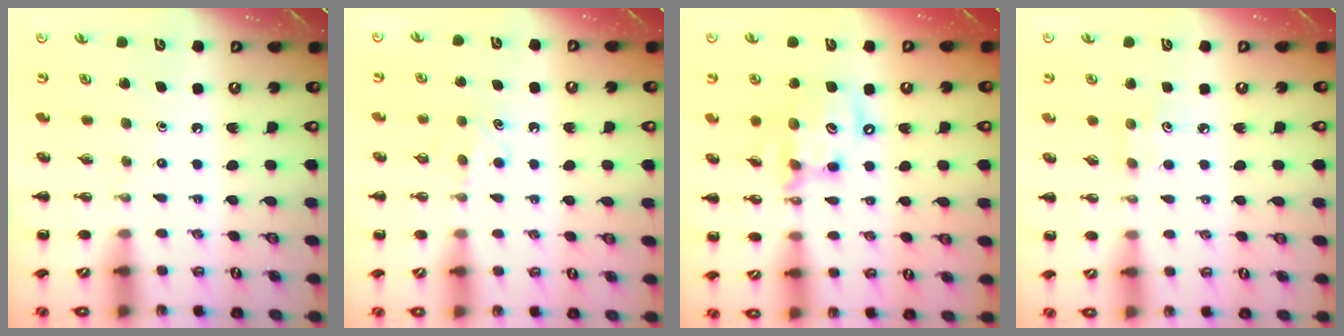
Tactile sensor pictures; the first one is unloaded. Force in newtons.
{"total": 4.6, "press": 4.5, "slide": 1.2}
{"total": 12.8, "press": 12.4, "slide": 3.1}
{"total": 4.4, "press": 4.3, "slide": 1.2}